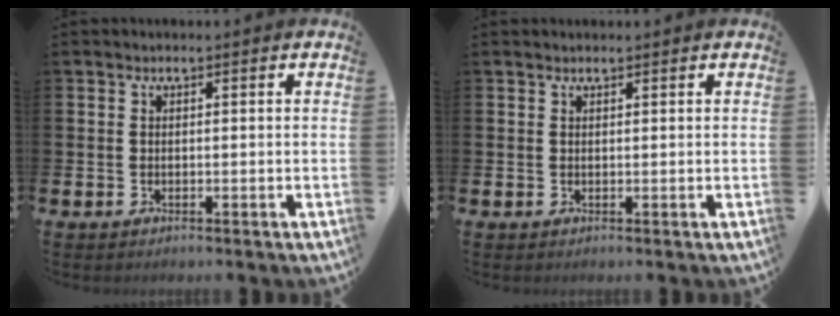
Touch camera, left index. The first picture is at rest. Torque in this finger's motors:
{"motor_torque": [-0.13, 0.15, -0.38, -0.05]}